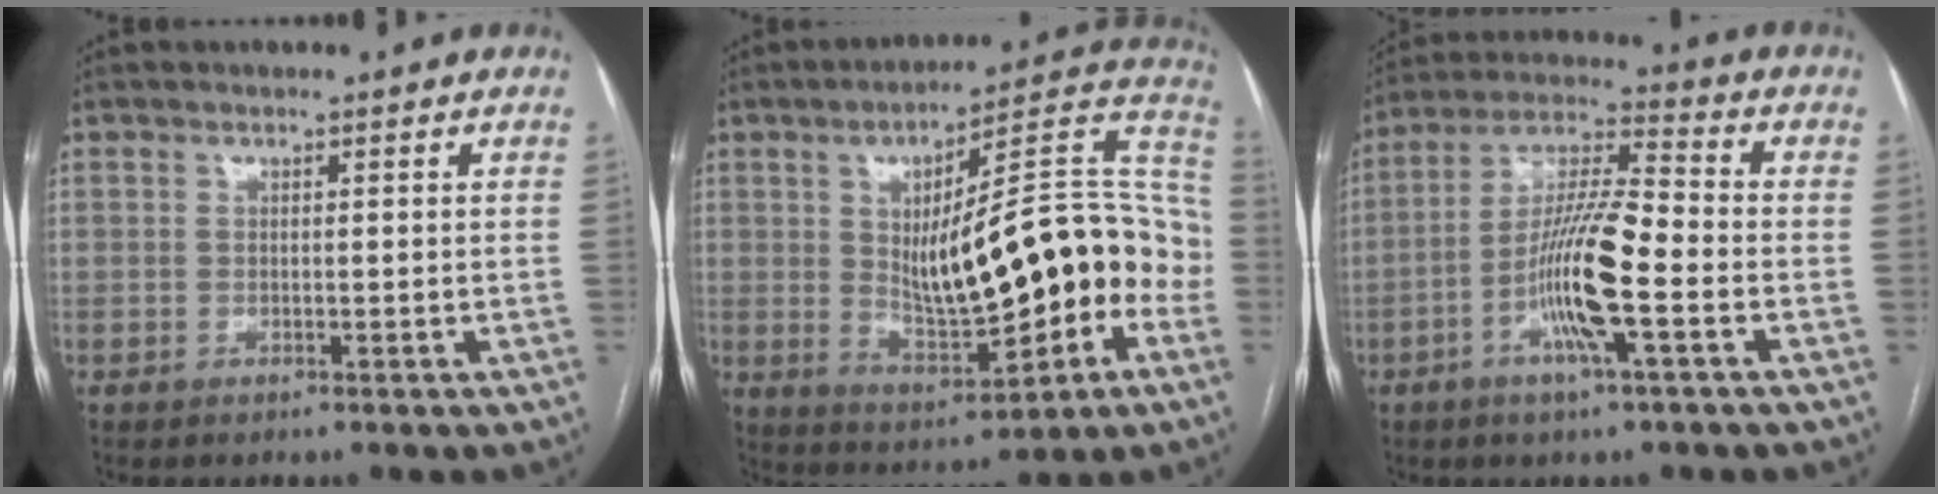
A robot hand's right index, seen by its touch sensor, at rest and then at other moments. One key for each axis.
{"total": 22.4, "fx": -2.3, "fy": 6.2, "fz": 21.4, "tx": -0.296, "ty": 0.035, "tz": -0.017}
{"total": 12.8, "fx": -4.0, "fy": 1.2, "fz": 12.1, "tx": -0.233, "ty": 0.003, "tz": -0.077}